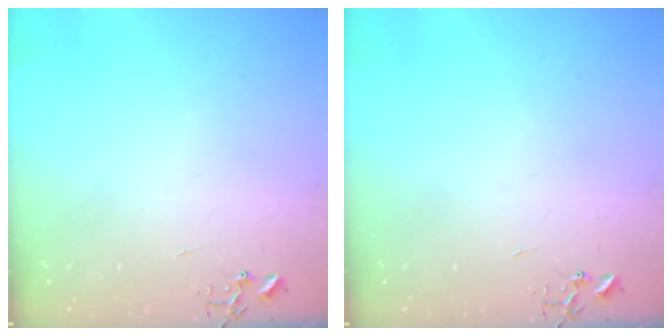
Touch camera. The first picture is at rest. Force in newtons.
{"total": 0.0}